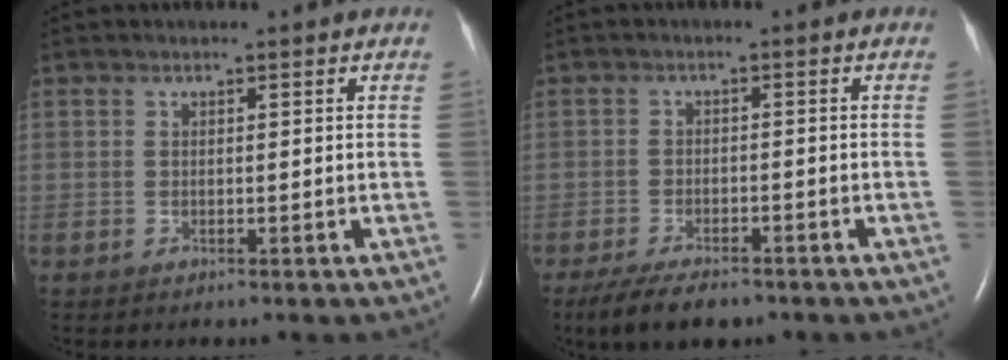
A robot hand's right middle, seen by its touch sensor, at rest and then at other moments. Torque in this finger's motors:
{"motor_torque": [0.43, -0.39, 0.08, 0.04]}